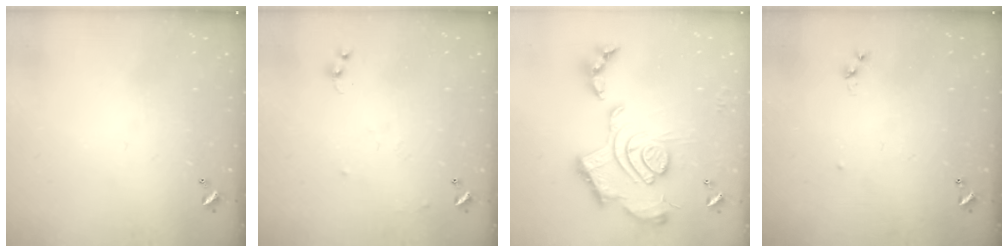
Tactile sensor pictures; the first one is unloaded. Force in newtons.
{"total": 6.6, "press": 6.6, "slide": 0.6}
{"total": 2.4, "press": 1.9, "slide": 1.5}
{"total": 6.0, "press": 6.0, "slide": 0.7}